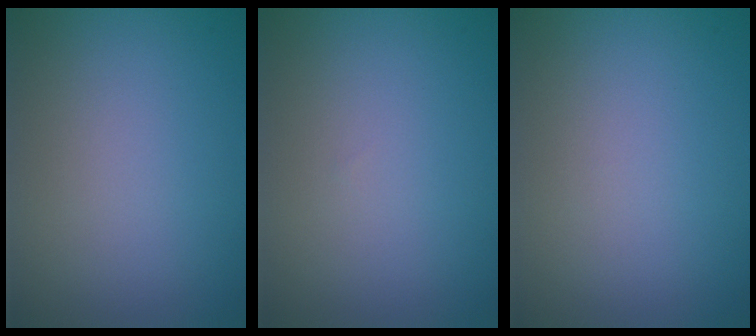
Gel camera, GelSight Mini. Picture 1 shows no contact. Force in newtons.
{"total": 0.0}
{"total": 0.0}